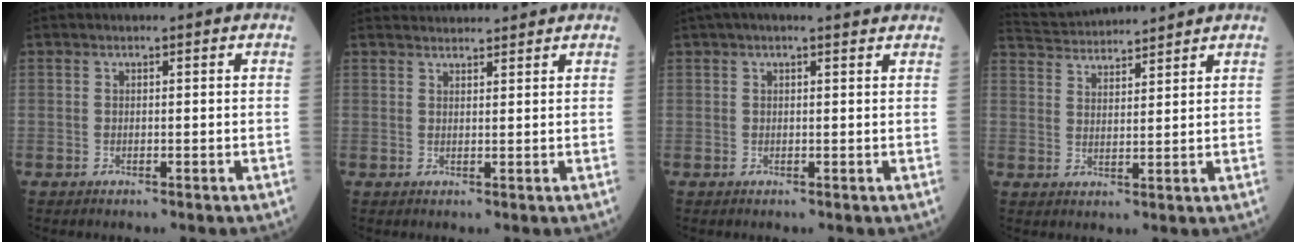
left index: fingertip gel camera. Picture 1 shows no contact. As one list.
[{"total": 4.1, "force": [4.1, 0.3, 0.4], "torque": [-0.010, 0.027, 0.061]}, {"total": 5.1, "force": [4.4, 0.4, 2.5], "torque": [-0.041, 0.031, 0.053]}, {"total": 8.4, "force": [8.2, -0.2, 1.4], "torque": [-0.040, 0.027, 0.141]}]